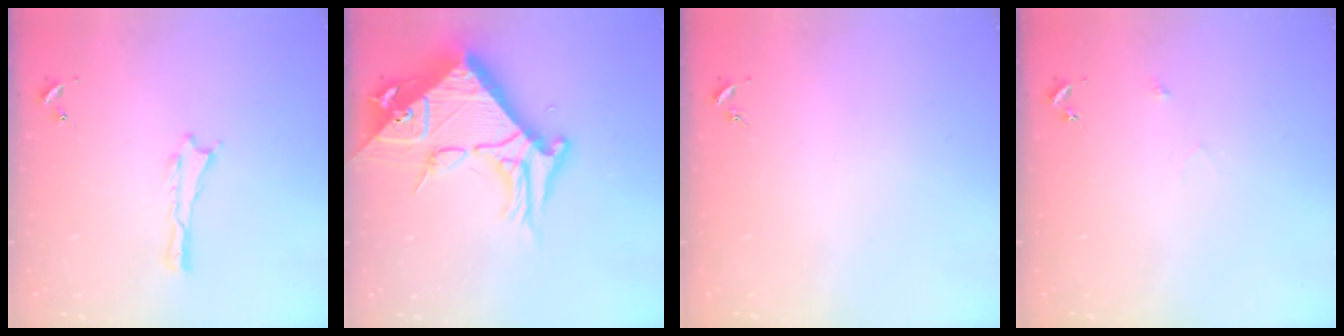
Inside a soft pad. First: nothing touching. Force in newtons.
{"total": 13.0, "press": 12.9, "slide": 1.4}
{"total": 0.0}
{"total": 2.5, "press": 2.5, "slide": 0.2}